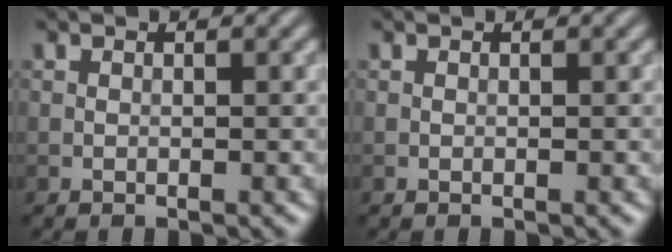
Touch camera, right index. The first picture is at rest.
{"total": 0.0}